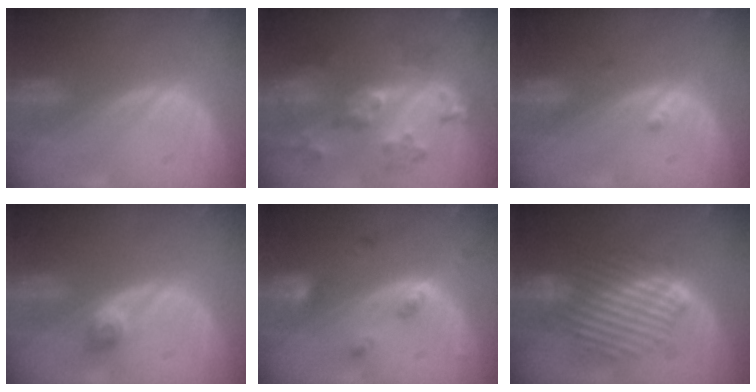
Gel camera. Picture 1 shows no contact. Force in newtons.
{"total": 8.6, "press": 7.7, "slide": 3.8}
{"total": 1.6, "press": 1.3, "slide": 0.8}
{"total": 2.5, "press": 2.2, "slide": 1.3}
{"total": 4.4, "press": 4.1, "slide": 1.7}
{"total": 9.0, "press": 8.8, "slide": 1.8}